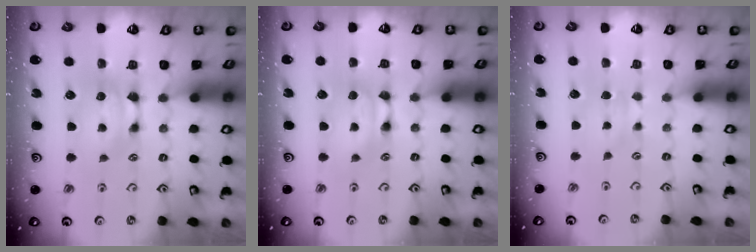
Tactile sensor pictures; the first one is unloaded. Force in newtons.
{"total": 1.8, "press": 1.8, "slide": 0.1}
{"total": 3.2, "press": 3.2, "slide": 0.4}